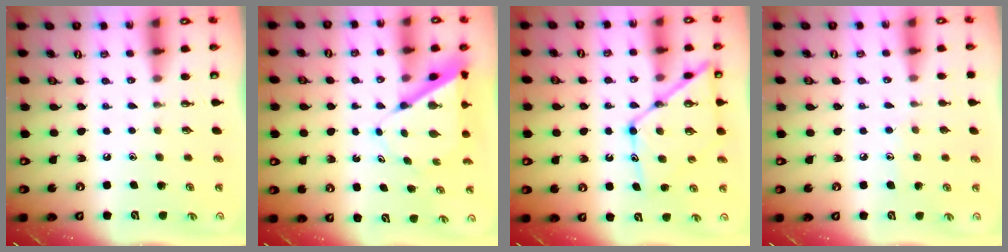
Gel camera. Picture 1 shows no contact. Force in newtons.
{"total": 7.6, "press": 7.5, "slide": 0.5}
{"total": 15.0, "press": 15.0, "slide": 1.3}
{"total": 6.5, "press": 6.5, "slide": 0.6}